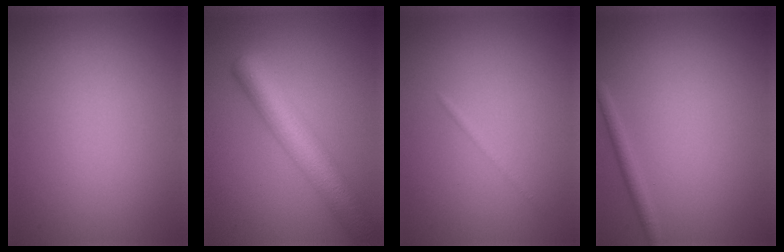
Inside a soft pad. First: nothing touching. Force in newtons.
{"total": 7.2, "press": 7.2, "slide": 0.3}
{"total": 0.6, "press": 0.6, "slide": 0.0}
{"total": 1.3, "press": 1.3, "slide": 0.0}